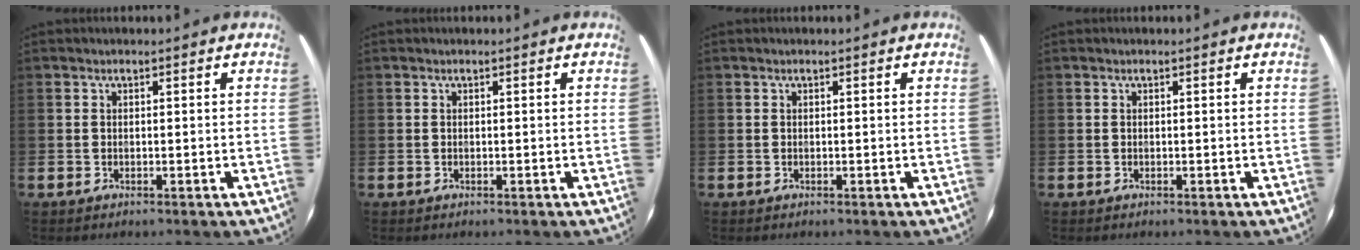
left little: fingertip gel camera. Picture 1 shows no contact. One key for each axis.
{"total": 0.0}
{"total": 0.0}
{"total": 0.0}